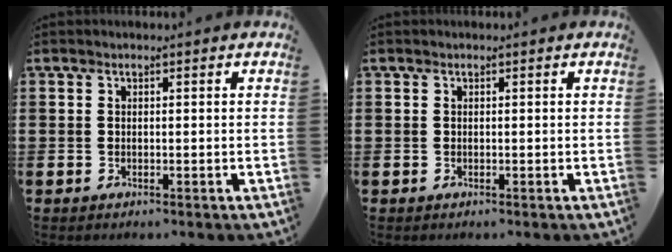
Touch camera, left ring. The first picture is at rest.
{"total": 0.0}